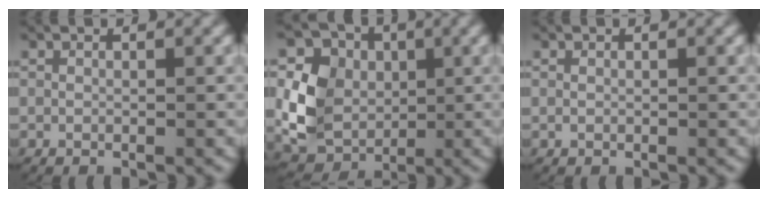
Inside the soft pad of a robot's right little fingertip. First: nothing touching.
{"total": 6.6, "force": [0.1, 5.5, 3.7], "torque": [-0.073, -0.013, 0.000]}
{"total": 0.0}